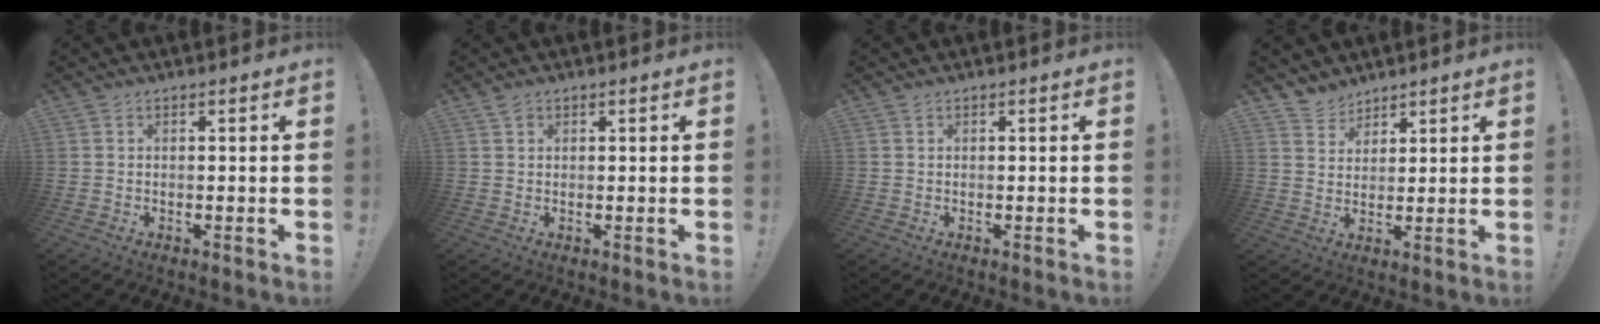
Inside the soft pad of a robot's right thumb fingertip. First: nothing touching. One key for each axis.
{"total": 0.9, "fx": 0.7, "fy": 0.6, "fz": 0.3, "tx": -0.001, "ty": -0.001, "tz": 0.011}
{"total": 0.0}
{"total": 5.4, "fx": 4.6, "fy": 2.7, "fz": 0.1, "tx": -0.005, "ty": -0.031, "tz": 0.090}